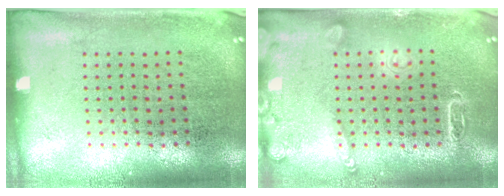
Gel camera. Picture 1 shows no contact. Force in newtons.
{"total": 2.5, "press": 2.5, "slide": 0.3}